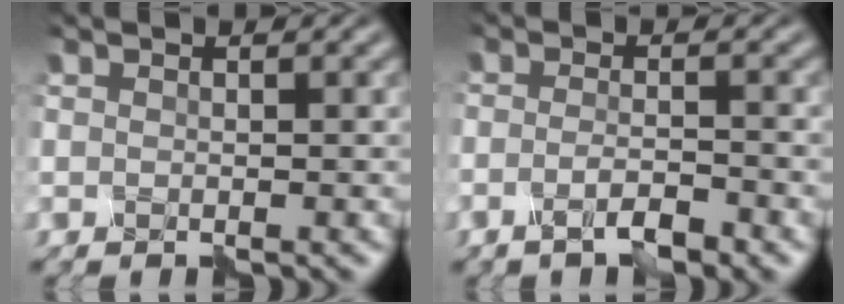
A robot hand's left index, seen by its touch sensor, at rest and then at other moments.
{"total": 2.7, "force": [-1.6, 0.7, 2.1], "torque": [-0.038, 0.000, -0.034]}